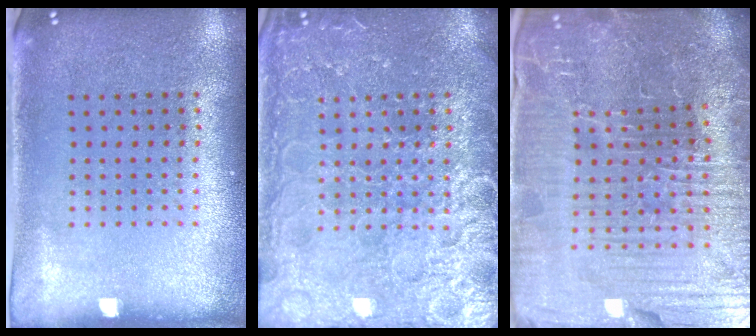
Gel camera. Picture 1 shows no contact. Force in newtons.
{"total": 6.9, "press": 6.8, "slide": 0.9}
{"total": 6.4, "press": 5.9, "slide": 2.5}